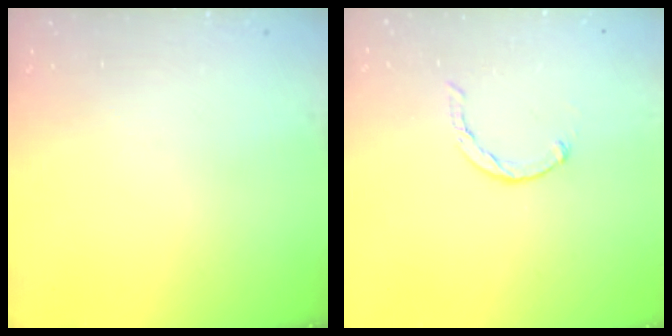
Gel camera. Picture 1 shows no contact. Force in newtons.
{"total": 1.1, "press": 1.1, "slide": 0.2}